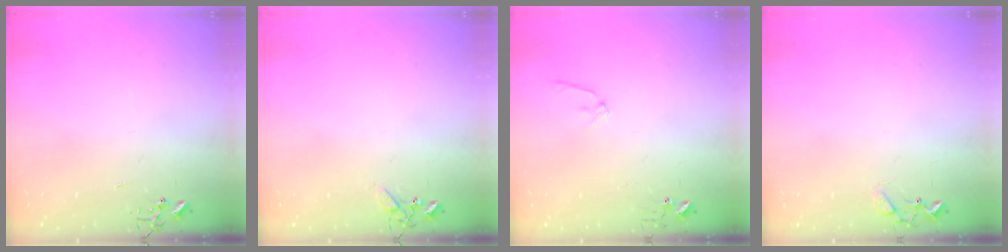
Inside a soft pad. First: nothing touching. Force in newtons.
{"total": 4.7, "press": 4.6, "slide": 0.6}
{"total": 6.5, "press": 6.5, "slide": 0.6}
{"total": 6.2, "press": 6.2, "slide": 0.4}